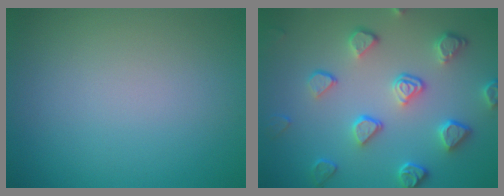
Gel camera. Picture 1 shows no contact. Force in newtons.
{"total": 4.6, "press": 3.9, "slide": 2.4}